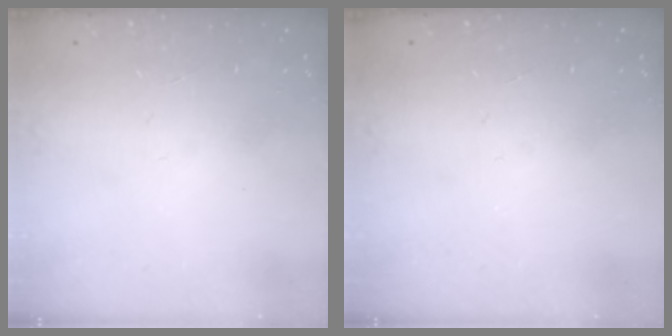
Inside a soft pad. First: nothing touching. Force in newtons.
{"total": 0.0}